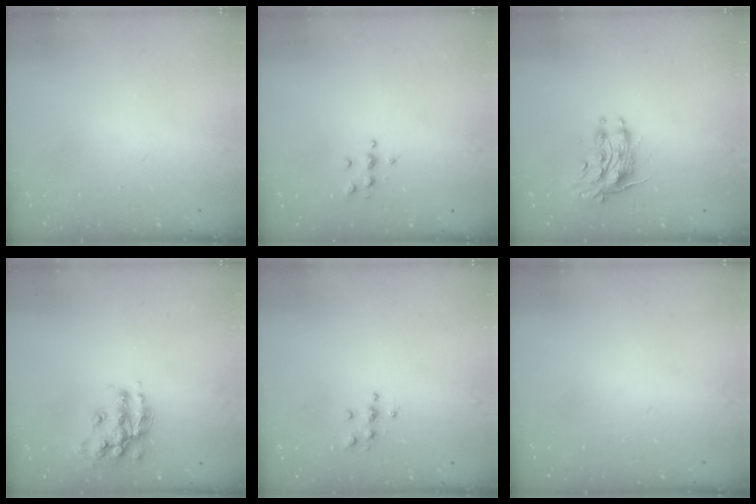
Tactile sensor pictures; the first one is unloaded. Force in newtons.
{"total": 4.0, "press": 3.9, "slide": 0.6}
{"total": 10.9, "press": 10.9, "slide": 0.5}
{"total": 13.7, "press": 13.7, "slide": 0.9}
{"total": 4.3, "press": 4.3, "slide": 0.6}
{"total": 0.0}